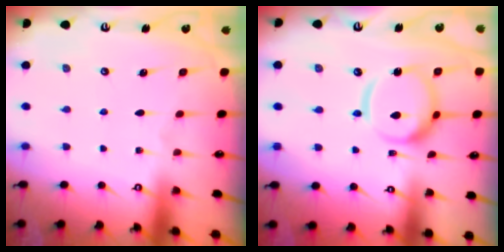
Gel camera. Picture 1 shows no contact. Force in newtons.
{"total": 13.7, "press": 13.7, "slide": 1.3}